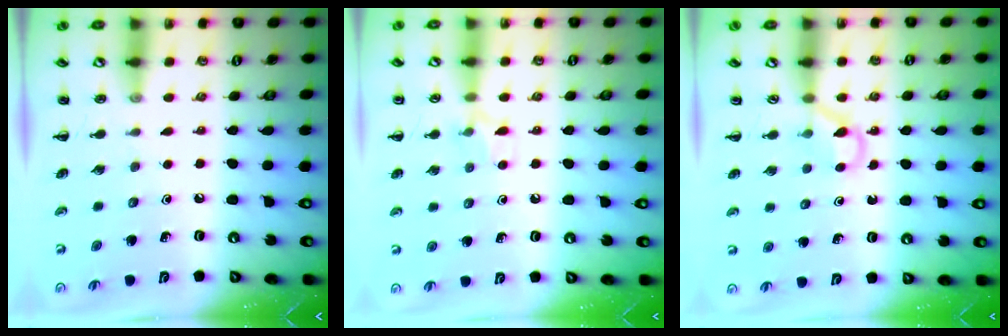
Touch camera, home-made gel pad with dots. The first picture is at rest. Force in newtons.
{"total": 6.7, "press": 6.3, "slide": 2.0}
{"total": 3.0, "press": 2.8, "slide": 1.1}